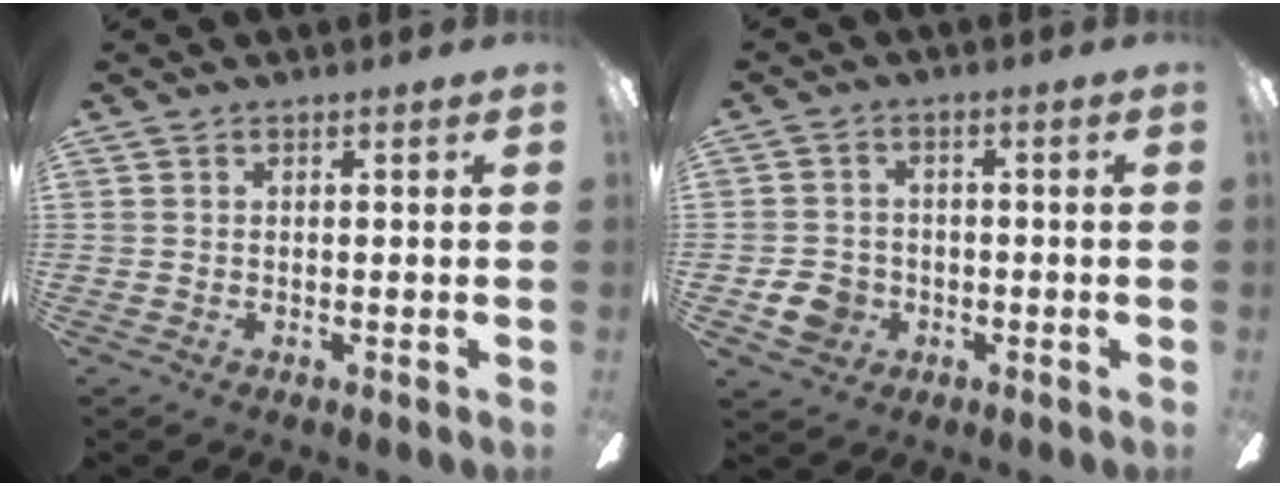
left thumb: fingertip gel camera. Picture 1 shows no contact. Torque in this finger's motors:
{"motor_torque": [-0.01, 0.02, -0.05, -0.04, 0.00]}